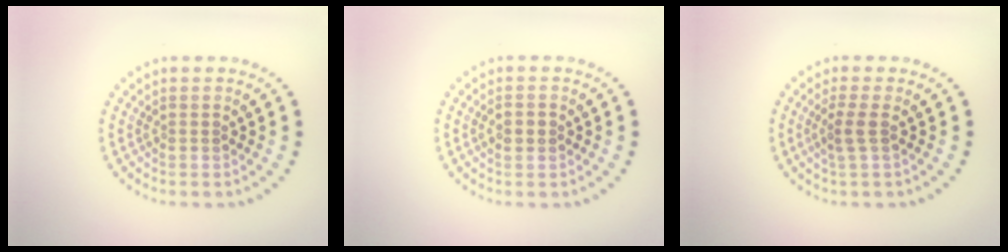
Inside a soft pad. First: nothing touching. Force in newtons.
{"total": 1.1, "press": 1.1, "slide": 0.1}
{"total": 1.6, "press": 1.3, "slide": 0.9}